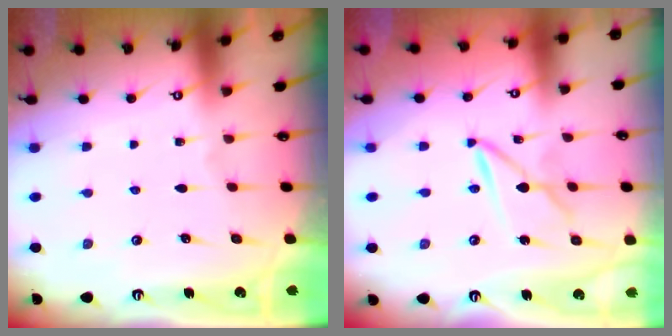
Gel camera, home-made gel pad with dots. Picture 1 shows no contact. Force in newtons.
{"total": 5.4, "press": 5.4, "slide": 0.4}